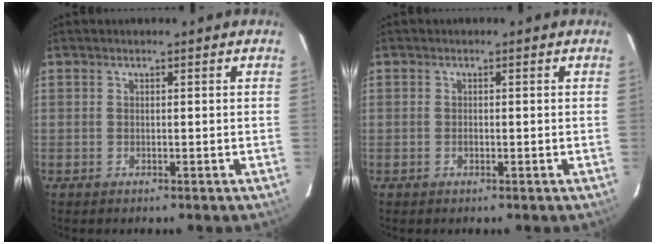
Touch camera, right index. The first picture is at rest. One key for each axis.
{"total": 0.5, "fx": -0.2, "fy": 0.3, "fz": 0.4, "tx": -0.005, "ty": 0.003, "tz": -0.004}